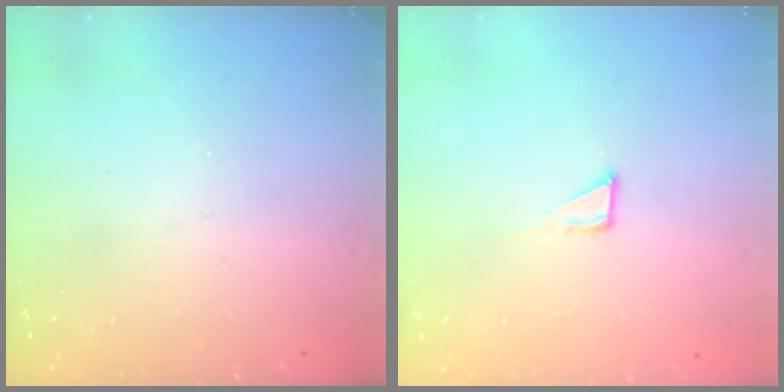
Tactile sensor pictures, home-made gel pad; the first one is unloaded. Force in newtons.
{"total": 2.6, "press": 2.6, "slide": 0.1}